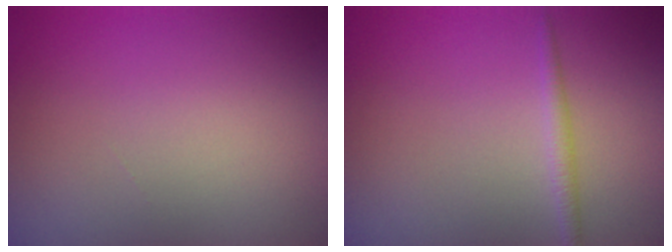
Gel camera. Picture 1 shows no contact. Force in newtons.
{"total": 1.1, "press": 1.1, "slide": 0.1}